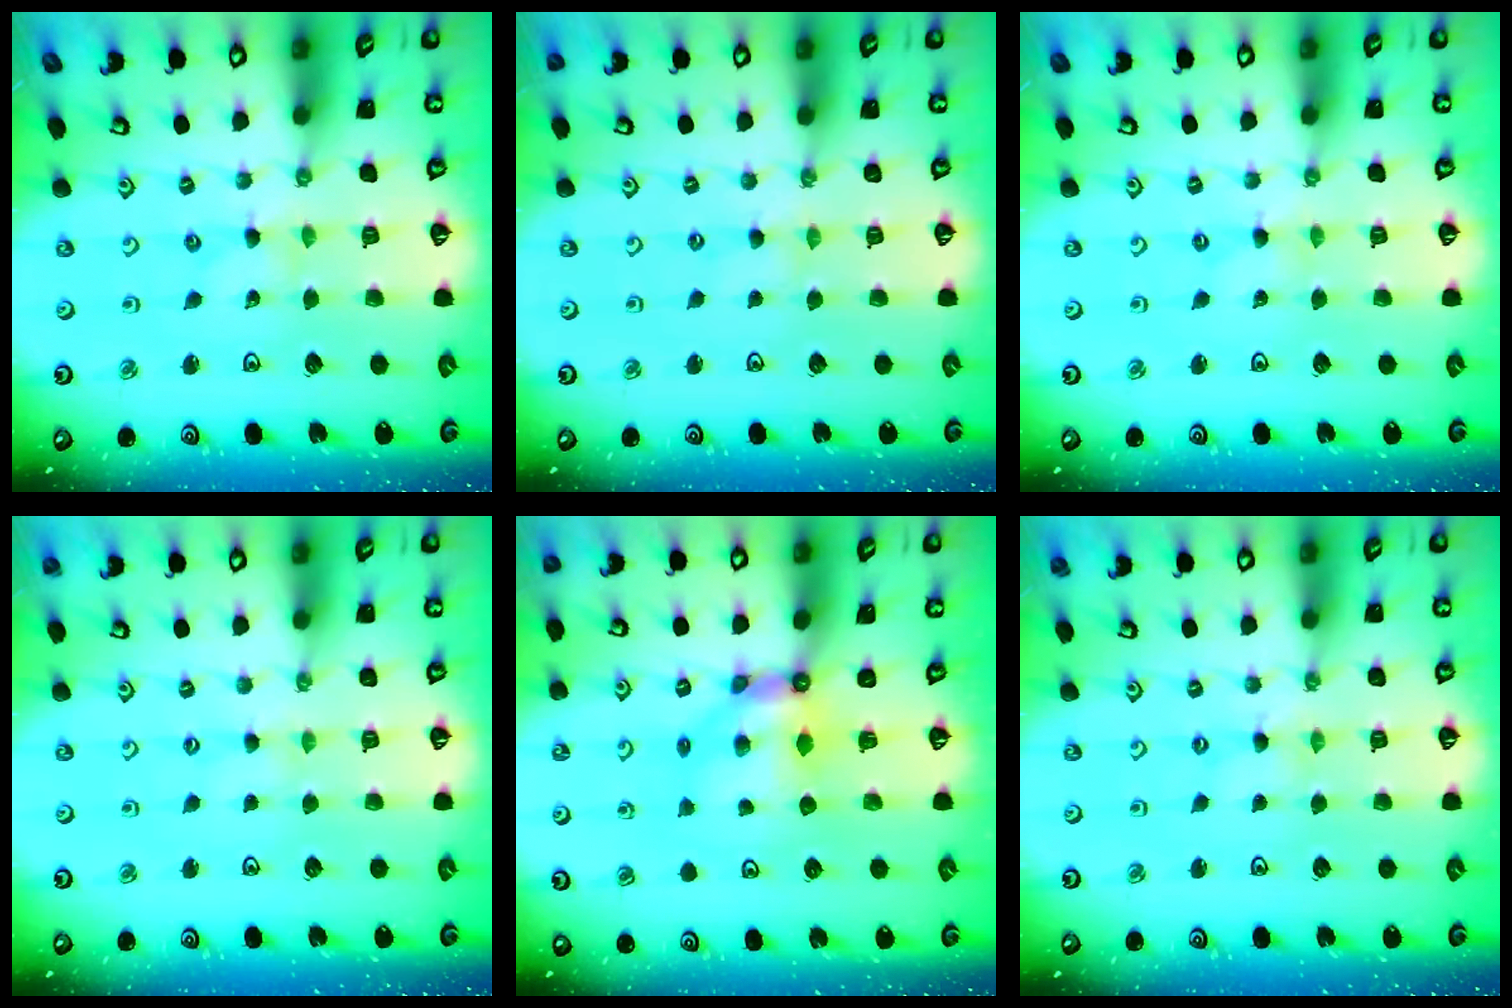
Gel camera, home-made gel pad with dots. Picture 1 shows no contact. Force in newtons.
{"total": 0.0}
{"total": 0.0}
{"total": 1.0, "press": 1.0, "slide": 0.2}
{"total": 6.0, "press": 5.9, "slide": 0.4}
{"total": 0.0}